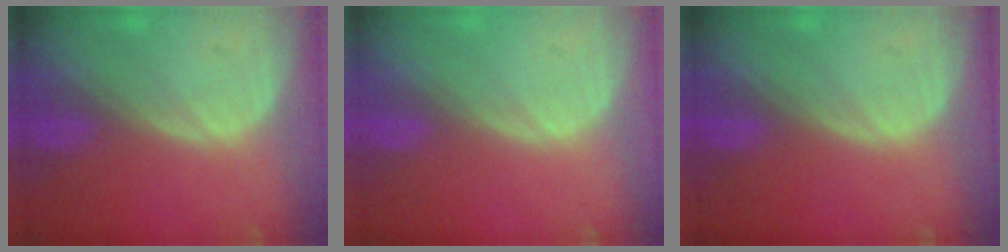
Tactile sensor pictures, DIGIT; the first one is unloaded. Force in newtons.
{"total": 0.0}
{"total": 0.0}